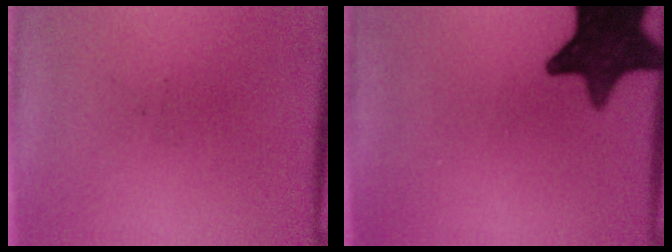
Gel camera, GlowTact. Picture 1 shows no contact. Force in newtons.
{"total": 14.1}